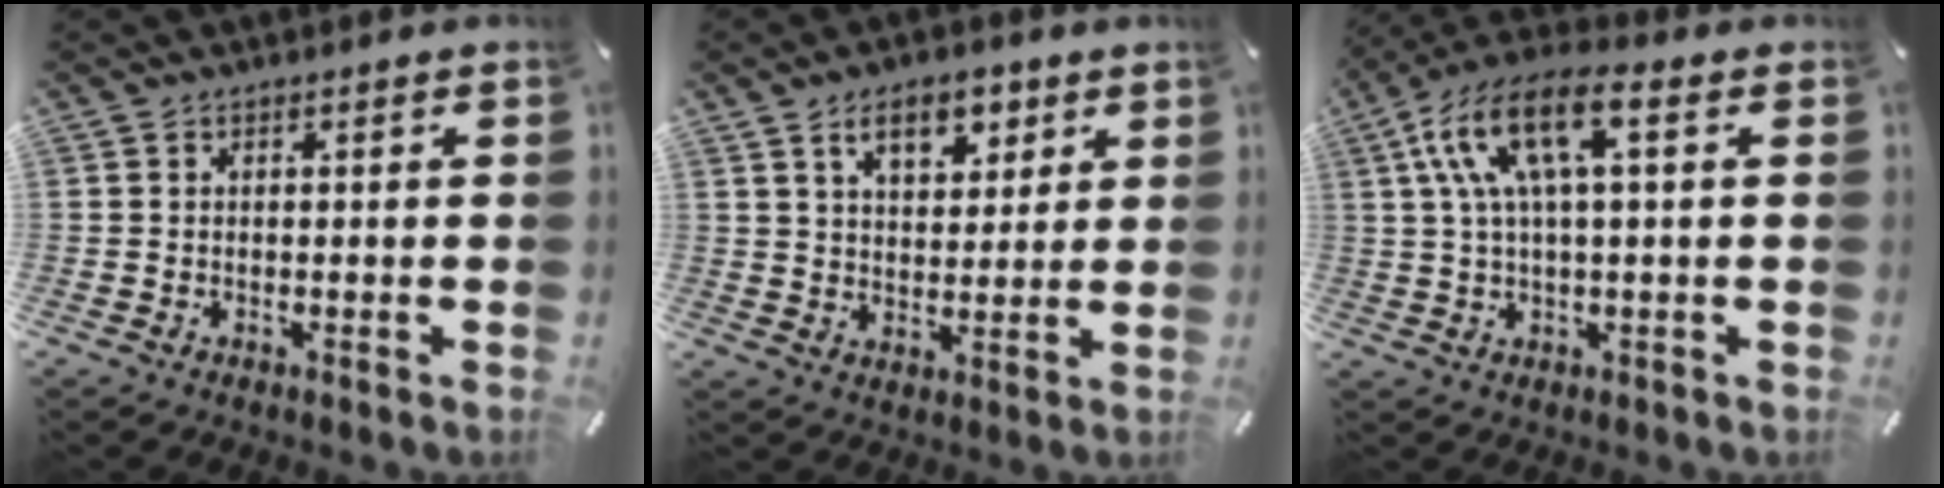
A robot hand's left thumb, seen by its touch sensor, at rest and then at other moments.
{"total": 8.5, "force": [4.7, 5.1, 4.9], "torque": [-0.071, -0.007, 0.080]}
{"total": 12.8, "force": [3.6, 4.7, 11.4], "torque": [-0.238, -0.002, 0.064]}